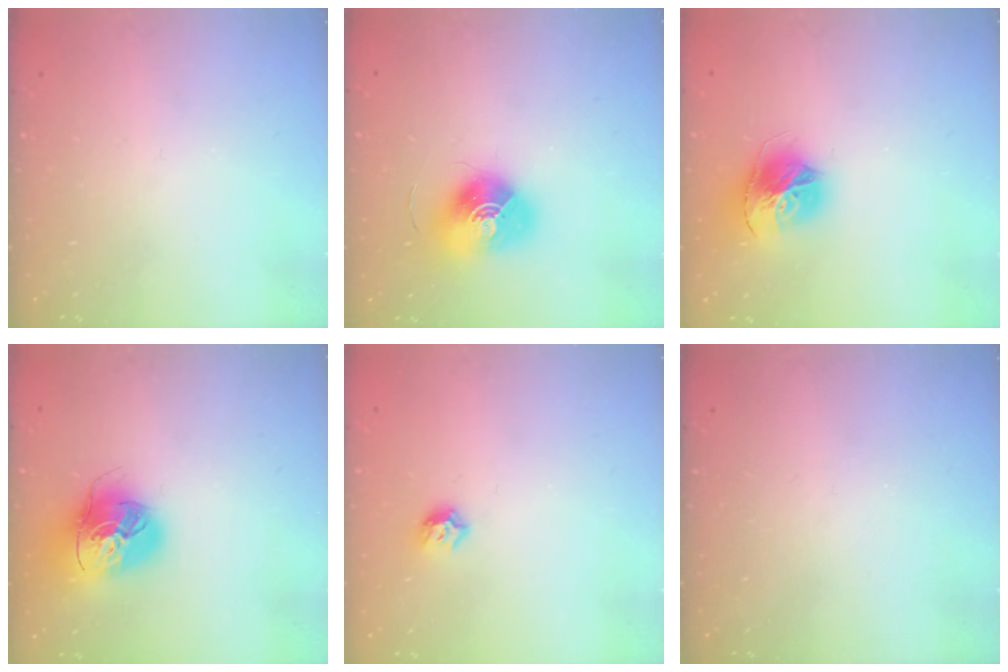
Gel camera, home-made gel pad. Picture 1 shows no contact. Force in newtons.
{"total": 14.4, "press": 14.4, "slide": 0.5}
{"total": 15.6, "press": 15.5, "slide": 1.6}
{"total": 16.2, "press": 16.1, "slide": 2.0}
{"total": 5.6, "press": 5.5, "slide": 0.9}
{"total": 0.0}